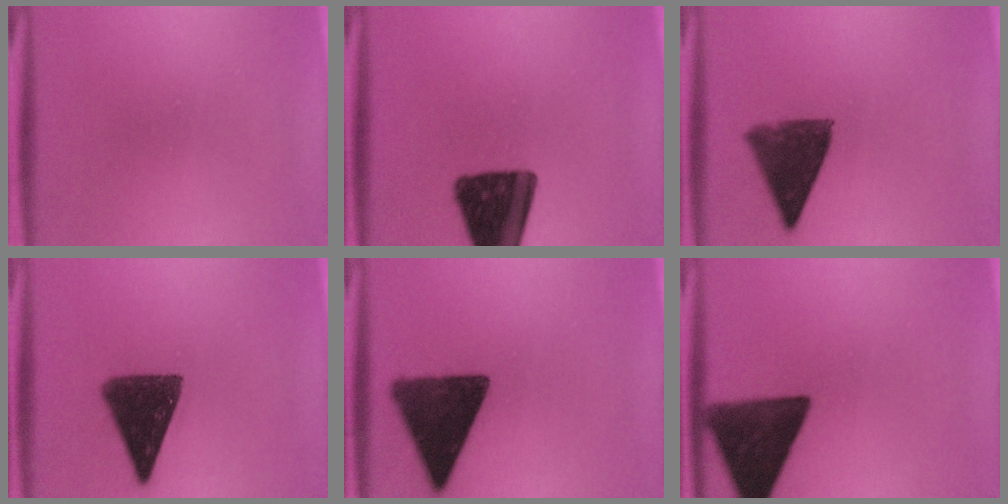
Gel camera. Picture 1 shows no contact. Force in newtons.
{"total": 17.2}
{"total": 10.5}
{"total": 12.8}
{"total": 13.9}
{"total": 15.1}